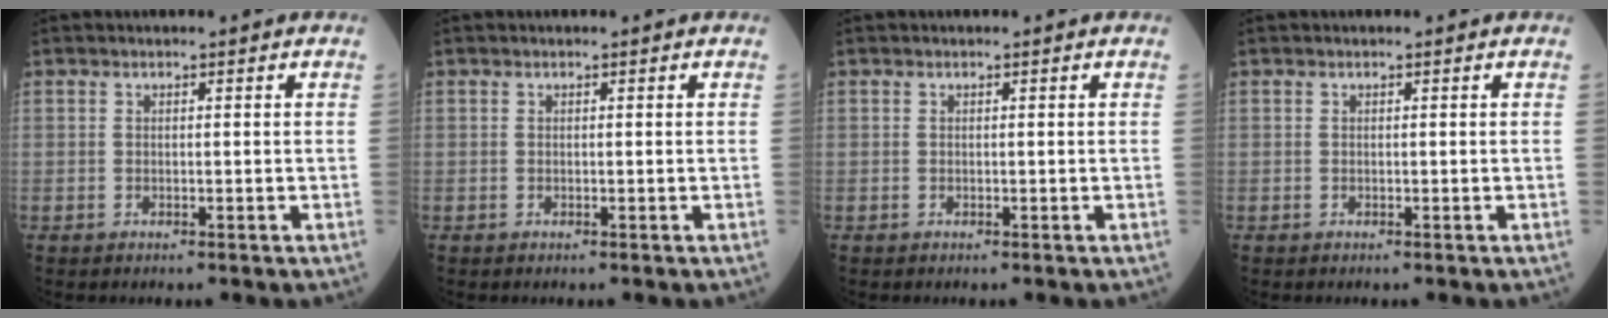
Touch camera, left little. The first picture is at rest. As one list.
[{"total": 0.0}, {"total": 0.0}, {"total": 0.0}]